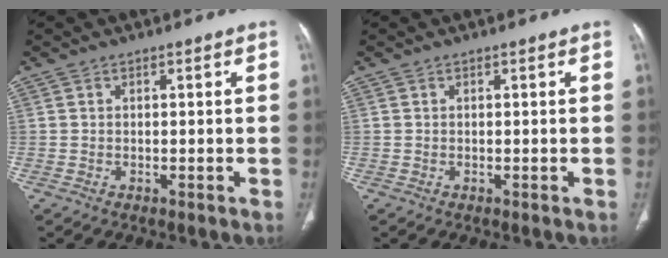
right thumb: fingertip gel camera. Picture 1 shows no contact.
{"total": 0.0}